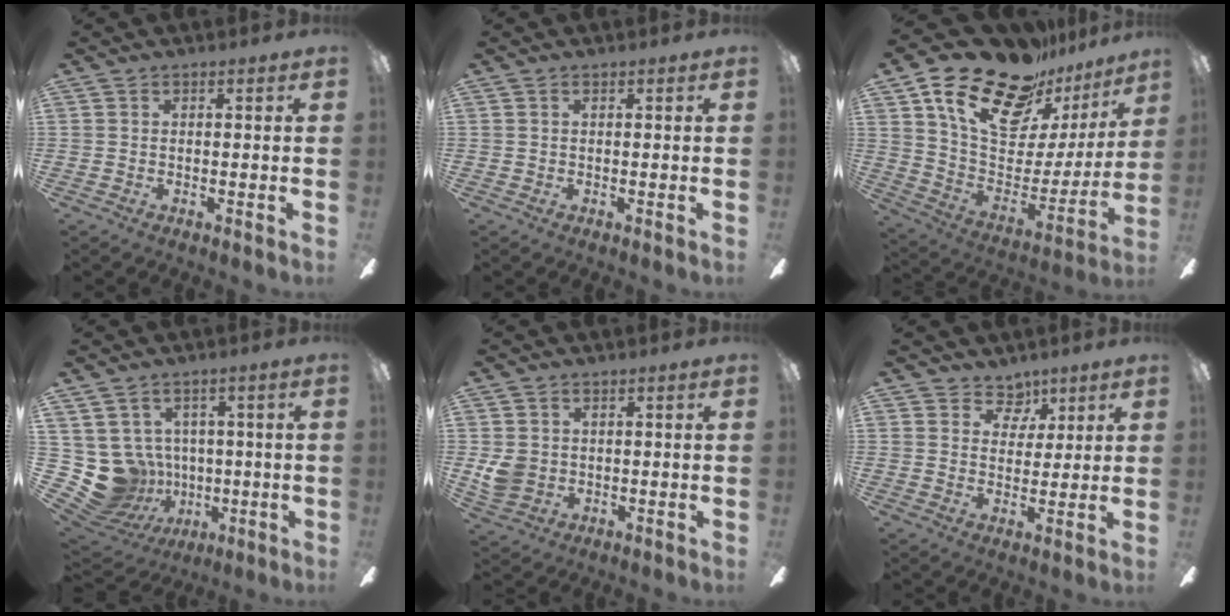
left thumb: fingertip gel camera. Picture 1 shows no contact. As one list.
[{"total": 0.0}, {"total": 24.5, "force": [17.1, 12.3, 12.6], "torque": [-0.203, -0.105, 0.305]}, {"total": 12.6, "force": [-1.1, 11.9, 4.3], "torque": [-0.134, -0.007, 0.002]}, {"total": 5.0, "force": [0.6, 4.4, 2.3], "torque": [-0.045, 0.007, 0.016]}, {"total": 6.0, "force": [4.1, 4.2, 1.2], "torque": [-0.010, -0.021, 0.071]}]